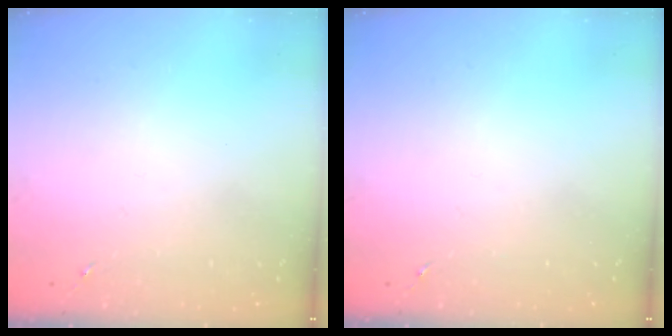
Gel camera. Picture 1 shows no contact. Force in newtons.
{"total": 0.0}